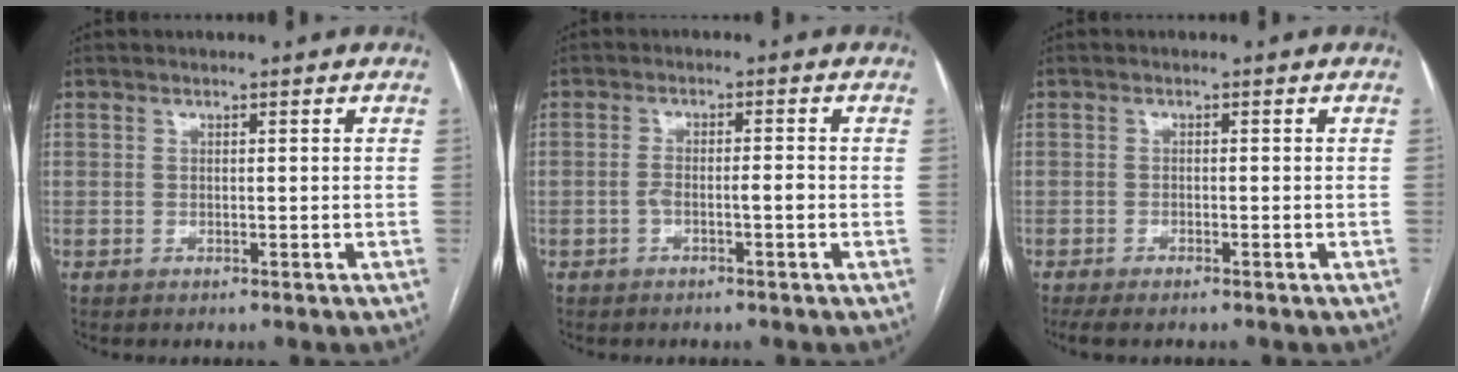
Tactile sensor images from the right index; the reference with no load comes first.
{"total": 2.7, "force": [-1.0, 0.4, 2.5], "torque": [-0.046, 0.010, -0.014]}
{"total": 3.0, "force": [-2.5, 0.4, 1.7], "torque": [-0.023, -0.005, -0.036]}